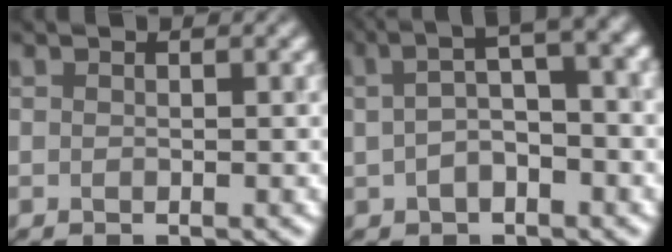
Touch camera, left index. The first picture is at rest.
{"total": 5.3, "force": [1.2, 1.3, 5.0], "torque": [-0.109, 0.010, 0.050]}